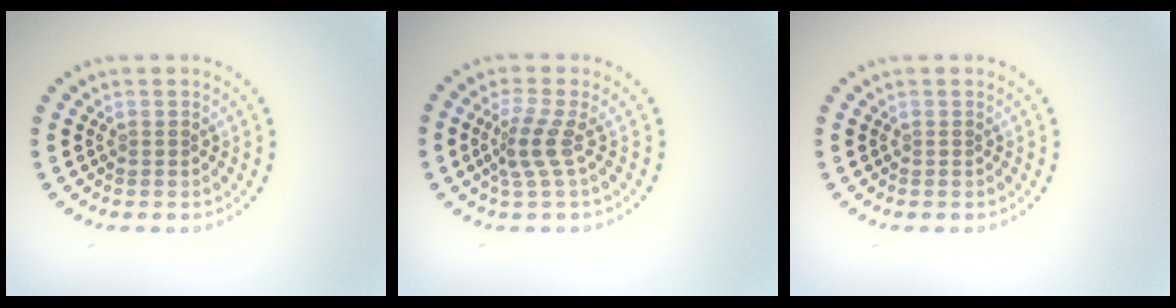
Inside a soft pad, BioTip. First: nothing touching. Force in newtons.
{"total": 2.5, "press": 1.8, "slide": 1.7}
{"total": 0.0}